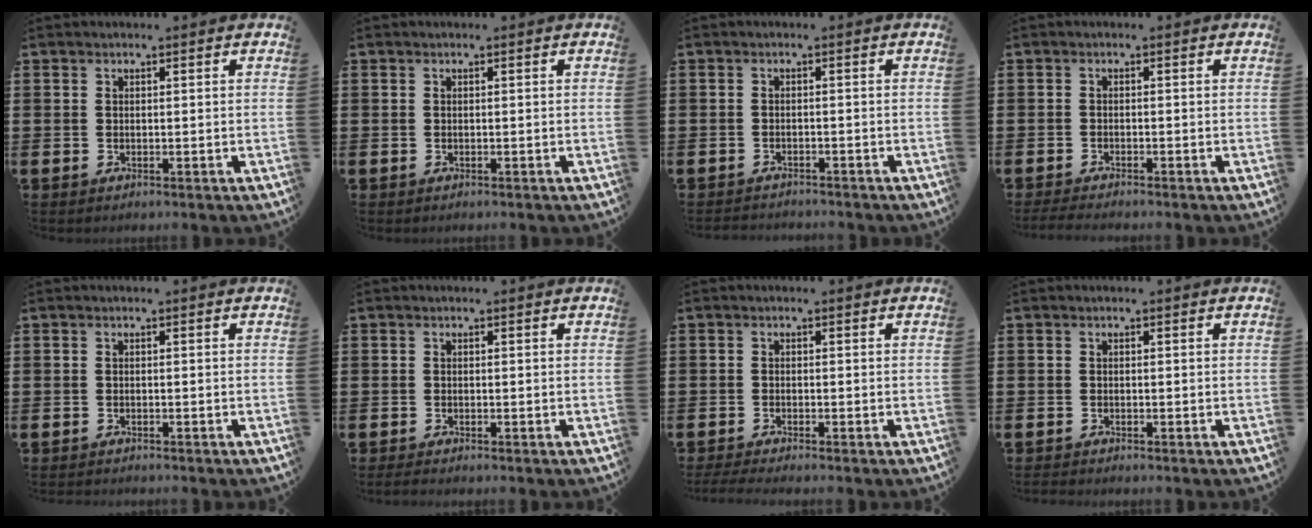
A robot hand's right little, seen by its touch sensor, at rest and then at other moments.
{"total": 0.0}
{"total": 1.2, "force": [-1.1, 0.0, -0.1], "torque": [-0.001, 0.001, -0.024]}
{"total": 1.0, "force": [-0.8, 0.0, 0.6], "torque": [-0.009, 0.000, -0.016]}
{"total": 0.0}
{"total": 0.6, "force": [-0.3, 0.0, 0.5], "torque": [-0.007, -0.001, -0.005]}
{"total": 1.1, "force": [-0.7, 0.0, 0.8], "torque": [-0.012, 0.000, -0.013]}
{"total": 0.0}